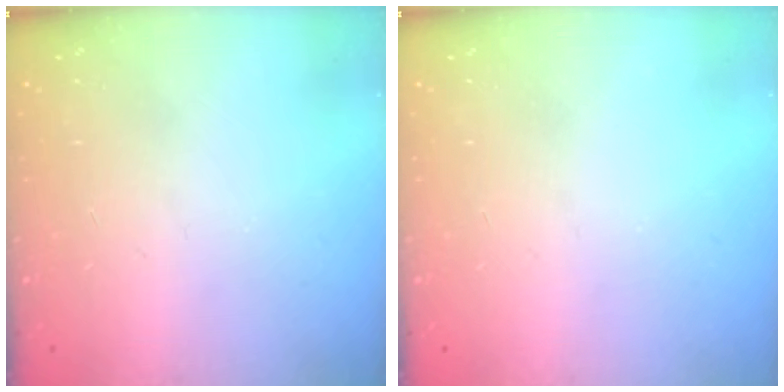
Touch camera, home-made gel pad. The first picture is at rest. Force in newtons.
{"total": 0.0}